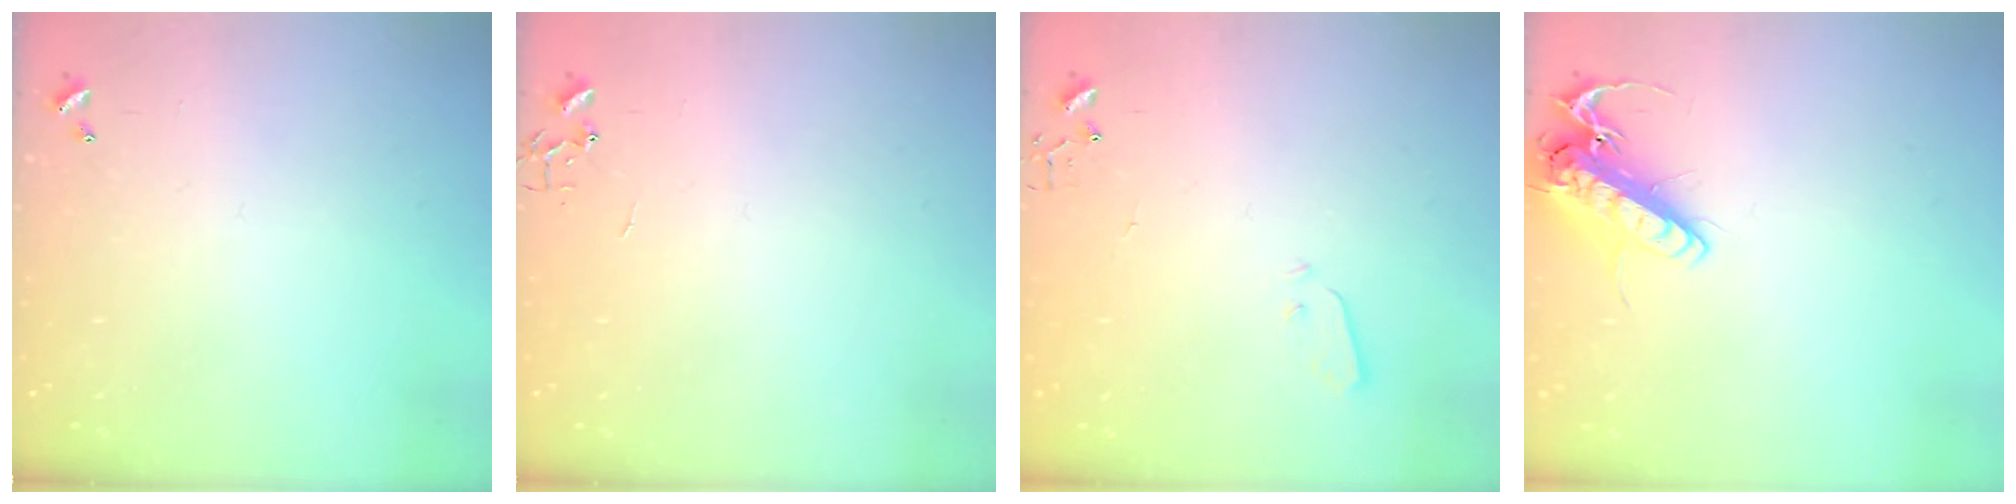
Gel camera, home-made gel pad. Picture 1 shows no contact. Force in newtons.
{"total": 0.0}
{"total": 3.0, "press": 3.0, "slide": 0.3}
{"total": 14.1, "press": 13.9, "slide": 2.6}